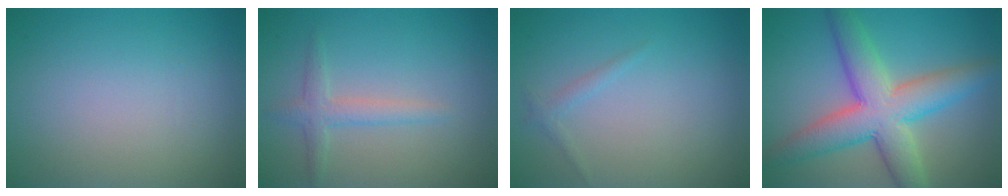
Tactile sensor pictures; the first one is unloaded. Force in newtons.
{"total": 1.9, "press": 1.9, "slide": 0.0}
{"total": 0.9, "press": 0.9, "slide": 0.1}
{"total": 8.3, "press": 8.3, "slide": 0.4}